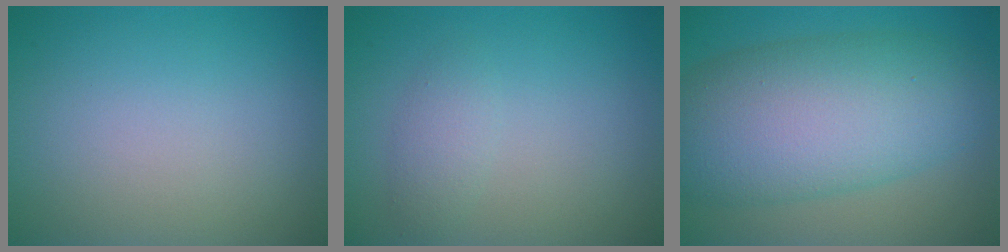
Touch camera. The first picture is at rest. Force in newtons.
{"total": 1.5, "press": 1.5, "slide": 0.0}
{"total": 11.0, "press": 11.0, "slide": 0.0}